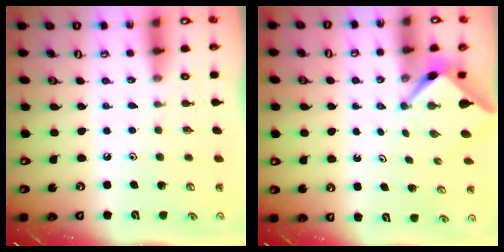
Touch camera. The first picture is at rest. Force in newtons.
{"total": 2.6, "press": 2.6, "slide": 0.3}